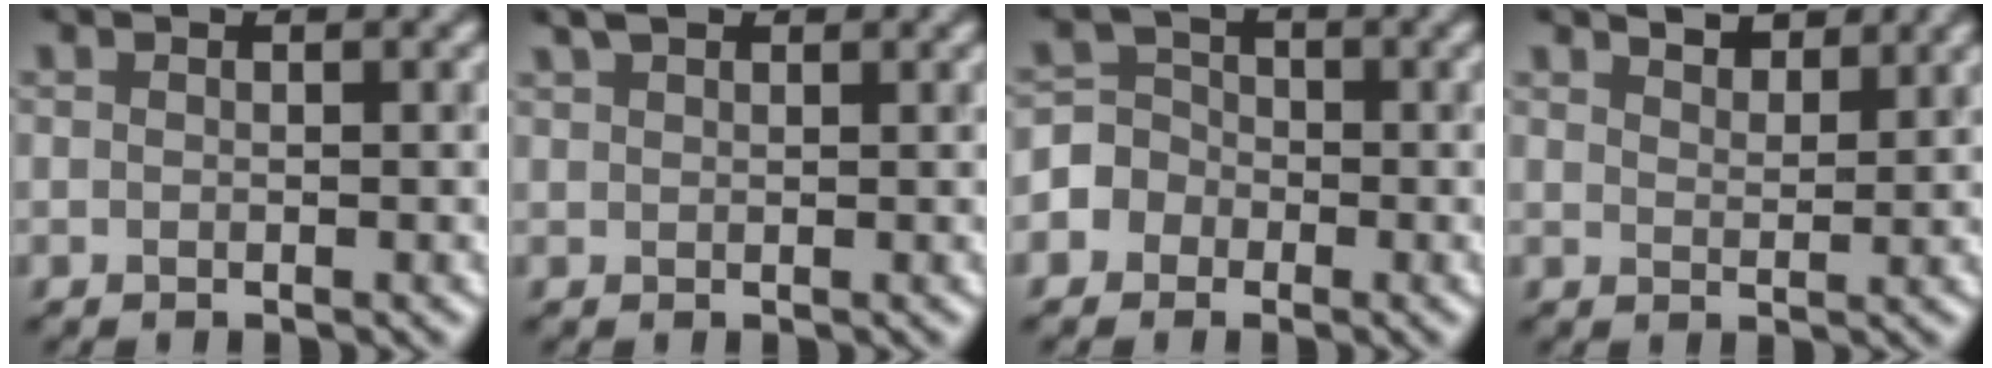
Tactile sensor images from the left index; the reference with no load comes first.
{"total": 1.5, "force": [1.3, 0.5, 0.5], "torque": [-0.005, 0.010, 0.026]}
{"total": 3.3, "force": [-1.2, 3.0, 0.1], "torque": [0.026, 0.016, -0.034]}
{"total": 3.0, "force": [2.9, 0.6, 0.6], "torque": [-0.006, 0.000, 0.046]}